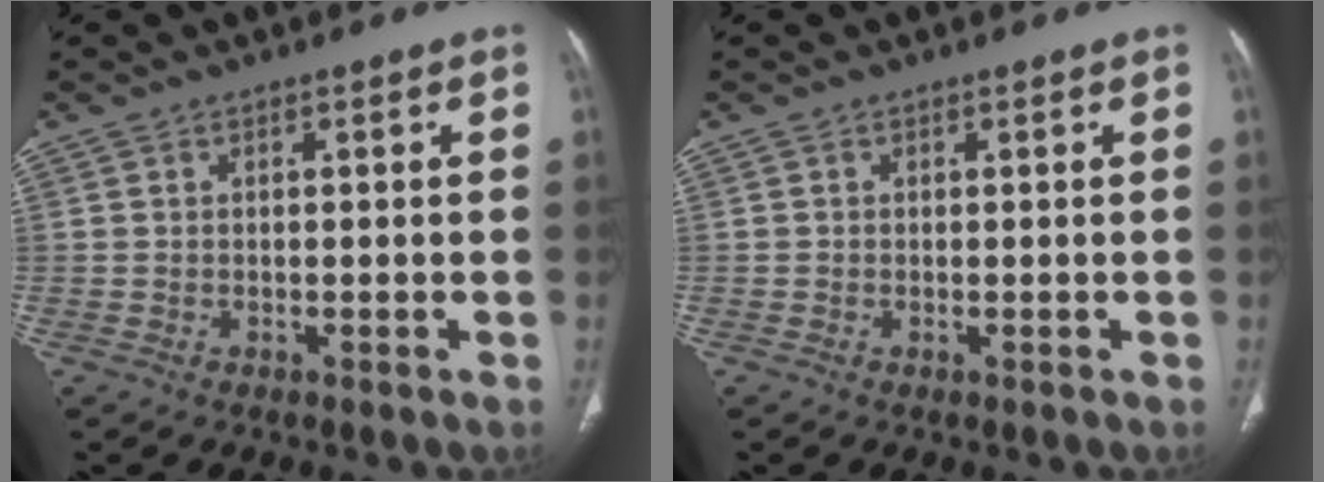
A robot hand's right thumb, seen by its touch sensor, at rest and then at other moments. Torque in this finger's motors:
{"motor_torque": [-0.29, 0.25, -0.07, 0.24, 0.08]}